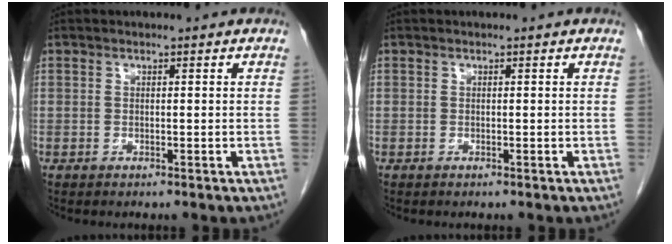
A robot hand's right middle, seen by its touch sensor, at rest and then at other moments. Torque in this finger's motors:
{"motor_torque": [0.24, -0.02, 0.03, 0.01]}